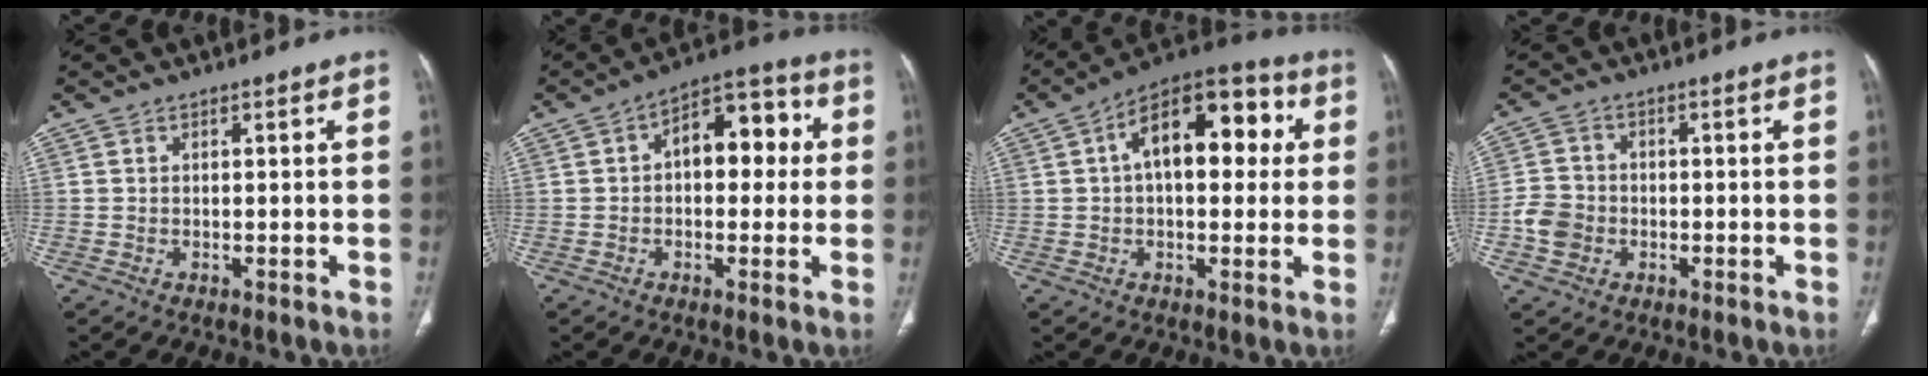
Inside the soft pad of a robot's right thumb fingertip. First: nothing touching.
{"total": 11.4, "force": [1.4, 6.7, 9.0], "torque": [-0.086, 0.033, 0.010]}
{"total": 16.1, "force": [2.8, 9.0, 13.1], "torque": [-0.151, 0.039, 0.033]}
{"total": 5.5, "force": [-1.5, 4.8, 2.4], "torque": [-0.030, 0.016, -0.033]}